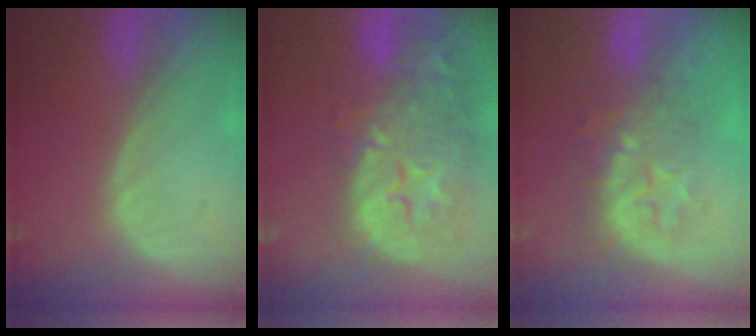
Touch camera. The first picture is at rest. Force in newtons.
{"total": 15.1, "press": 12.1, "slide": 9.0}
{"total": 7.9, "press": 7.8, "slide": 1.6}